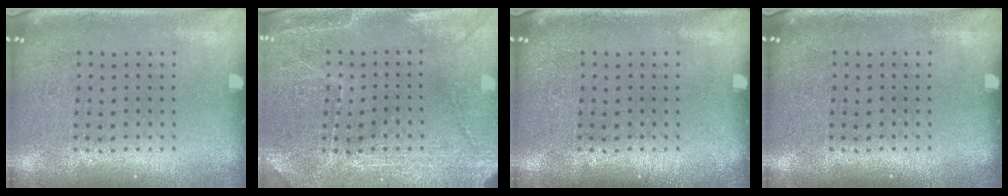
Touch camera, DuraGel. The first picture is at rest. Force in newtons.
{"total": 2.9, "press": 2.9, "slide": 0.3}
{"total": 0.0}
{"total": 0.0}